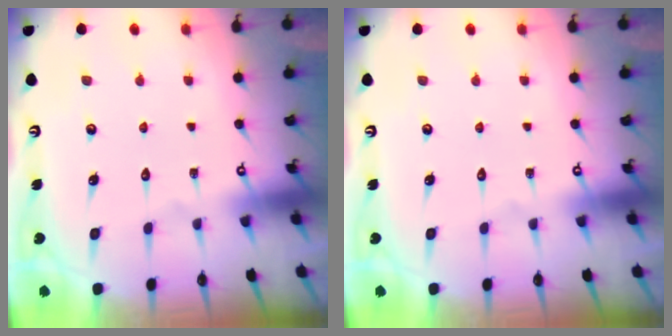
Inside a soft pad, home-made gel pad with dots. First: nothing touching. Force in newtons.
{"total": 0.0}